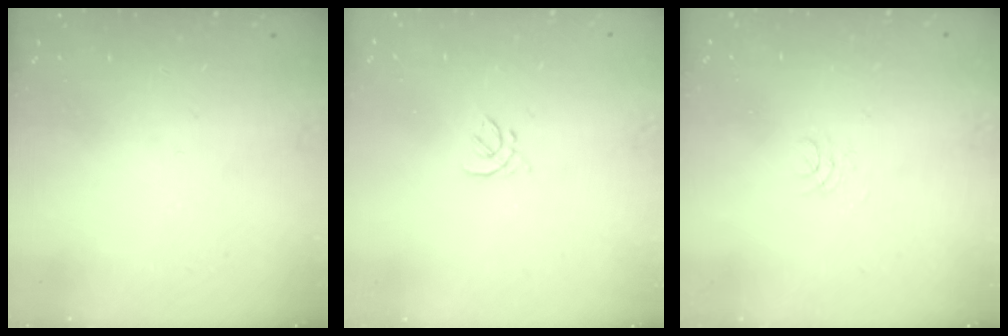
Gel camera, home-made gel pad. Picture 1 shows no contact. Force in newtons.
{"total": 2.0, "press": 1.9, "slide": 0.7}
{"total": 1.7, "press": 1.7, "slide": 0.2}